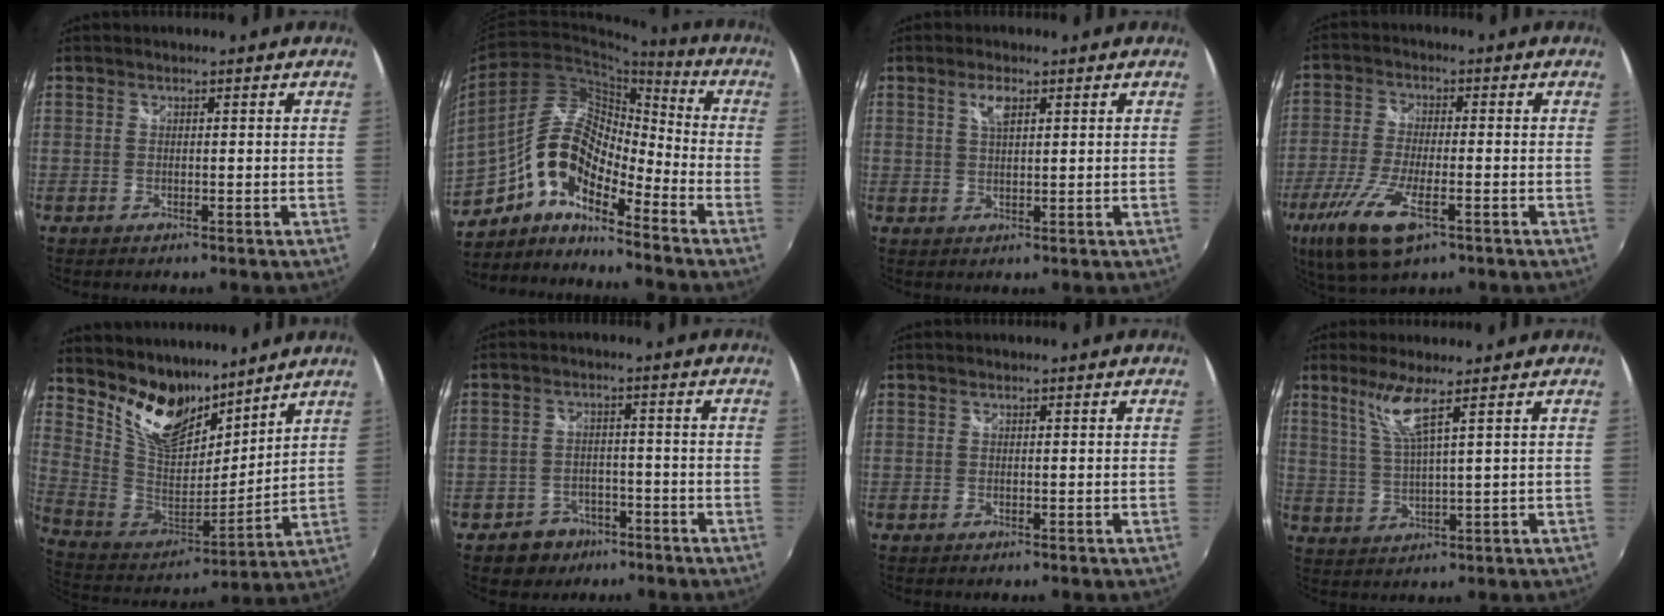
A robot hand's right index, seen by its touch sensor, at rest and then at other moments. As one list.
[{"total": 12.5, "force": [-7.4, 5.2, 8.7], "torque": [-0.160, 0.019, -0.150]}, {"total": 3.1, "force": [1.5, 1.1, 2.4], "torque": [-0.044, 0.002, 0.026]}, {"total": 12.6, "force": [-6.6, 4.2, 9.9], "torque": [-0.221, -0.033, -0.127]}, {"total": 16.3, "force": [12.2, 7.9, 7.4], "torque": [-0.158, -0.003, 0.238]}, {"total": 6.5, "force": [-4.2, 4.8, 1.1], "torque": [-0.044, 0.018, -0.058]}, {"total": 0.0}, {"total": 5.9, "force": [3.6, -0.5, 4.7], "torque": [-0.096, -0.007, 0.077]}]